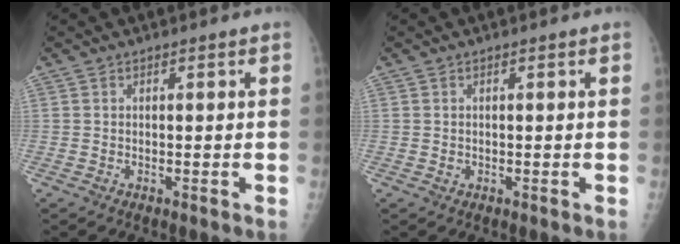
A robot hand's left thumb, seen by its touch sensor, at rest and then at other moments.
{"total": 0.8, "force": [0.0, 0.7, 0.3], "torque": [-0.002, 0.000, 0.003]}